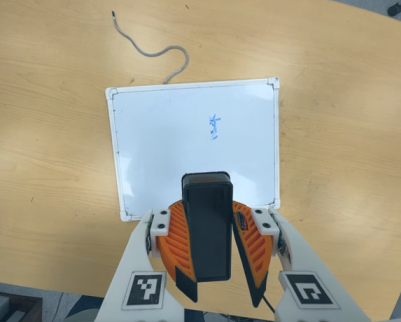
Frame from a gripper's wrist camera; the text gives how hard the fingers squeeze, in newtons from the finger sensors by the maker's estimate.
{"total": 9.6, "left": 9.5, "right": 9.7}